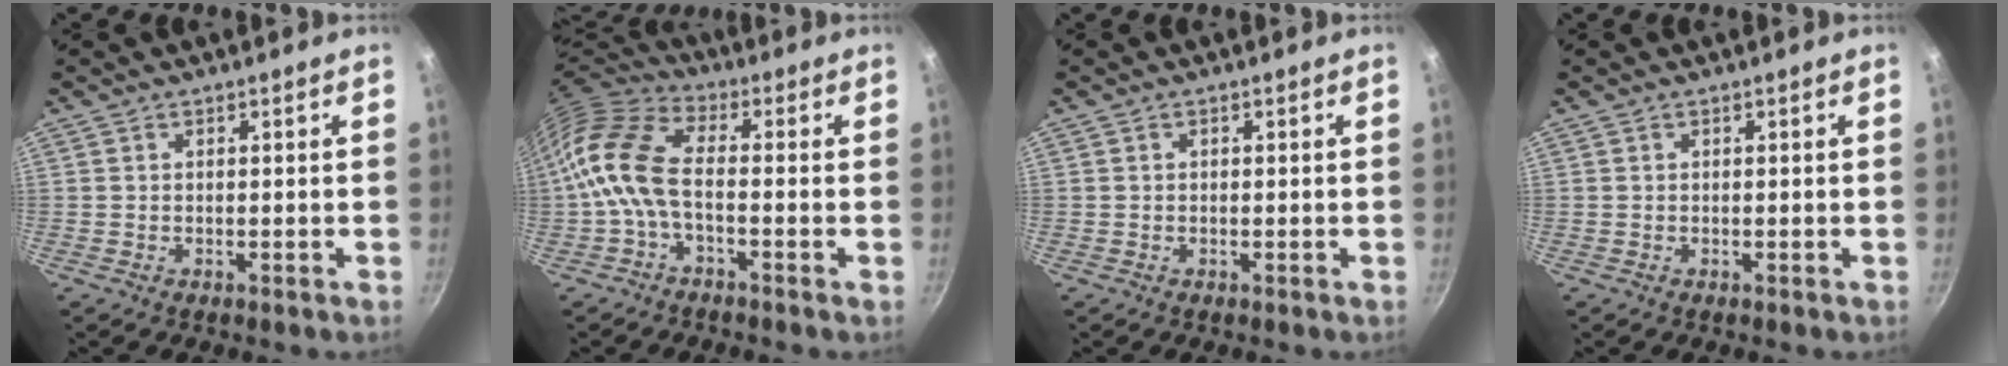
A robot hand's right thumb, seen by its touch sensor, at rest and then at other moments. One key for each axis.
{"total": 10.8, "fx": -2.2, "fy": 5.3, "fz": 9.2, "tx": -0.193, "ty": 0.033, "tz": -0.065}
{"total": 0.0}
{"total": 0.0}